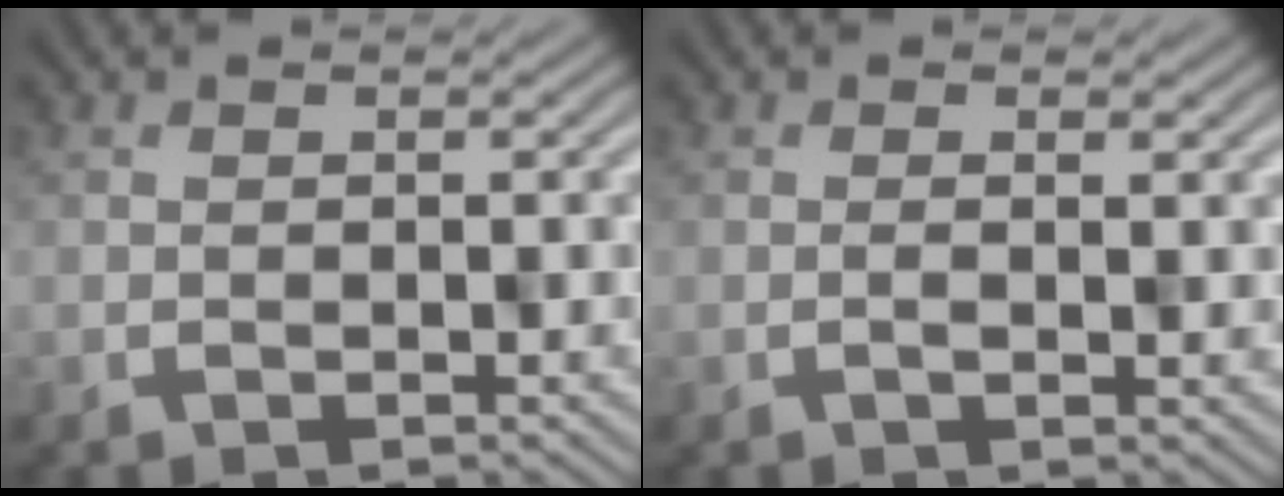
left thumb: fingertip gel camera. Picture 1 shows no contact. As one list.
[{"total": 1.2, "force": [1.1, -0.1, 0.5], "torque": [0.002, 0.008, 0.004]}]